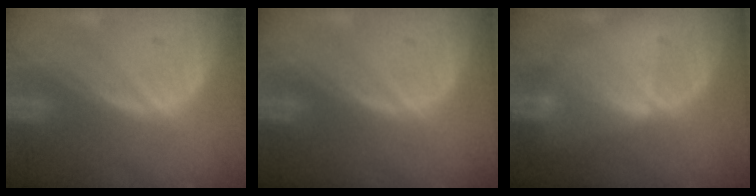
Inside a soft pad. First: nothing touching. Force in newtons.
{"total": 0.0}
{"total": 1.9, "press": 1.9, "slide": 0.2}